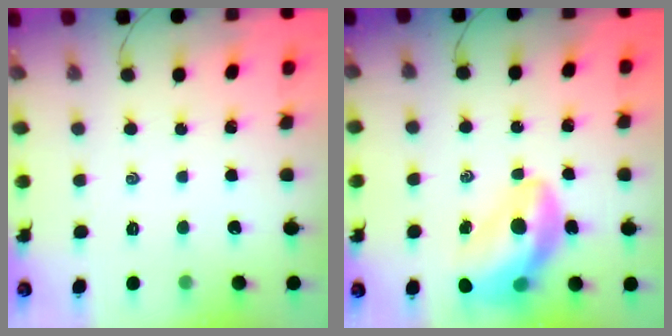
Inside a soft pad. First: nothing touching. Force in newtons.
{"total": 14.6, "press": 14.0, "slide": 3.9}